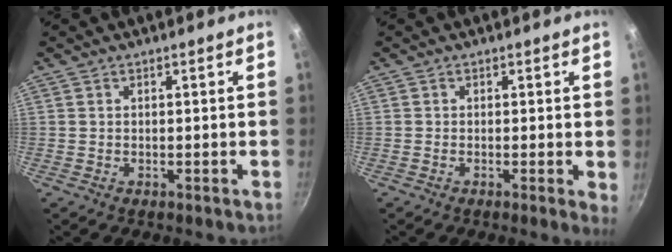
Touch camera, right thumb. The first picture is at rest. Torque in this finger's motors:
{"motor_torque": [-0.19, 0.57, -0.06, -0.23, 0.01]}